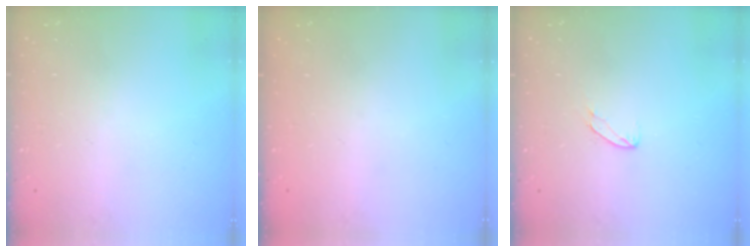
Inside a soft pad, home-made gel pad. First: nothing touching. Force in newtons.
{"total": 0.0}
{"total": 5.7, "press": 5.7, "slide": 0.5}